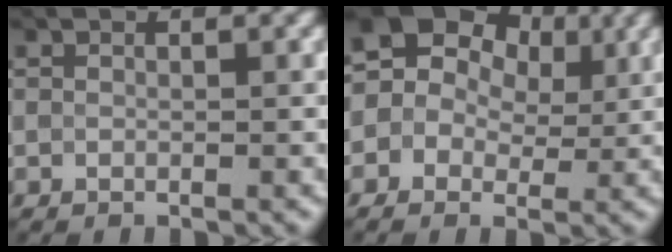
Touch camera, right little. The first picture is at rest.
{"total": 10.3, "force": [3.7, 8.1, 5.2], "torque": [-0.098, 0.044, 0.028]}